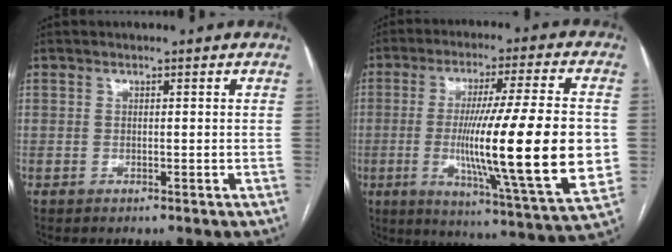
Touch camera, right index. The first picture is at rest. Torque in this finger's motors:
{"motor_torque": [2.14, 0.00, 0.86, 0.21]}